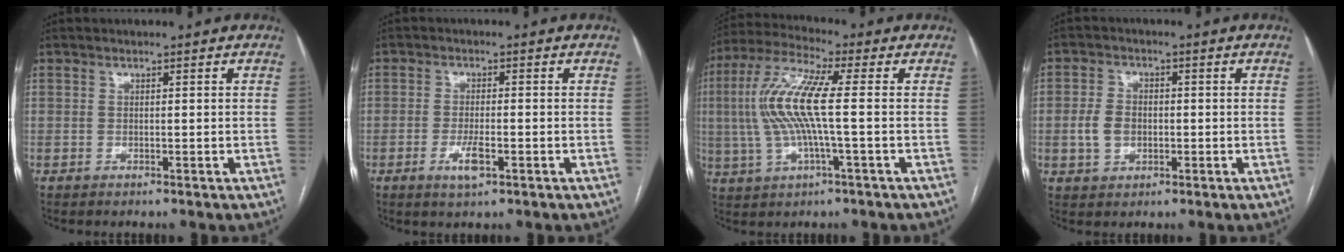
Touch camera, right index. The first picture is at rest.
{"total": 4.2, "force": [-1.7, 1.0, 3.7], "torque": [-0.074, -0.004, -0.027]}
{"total": 11.7, "force": [0.2, 1.2, 11.7], "torque": [-0.255, 0.016, -0.002]}
{"total": 4.7, "force": [-0.5, 3.5, 3.1], "torque": [-0.067, 0.012, -0.006]}